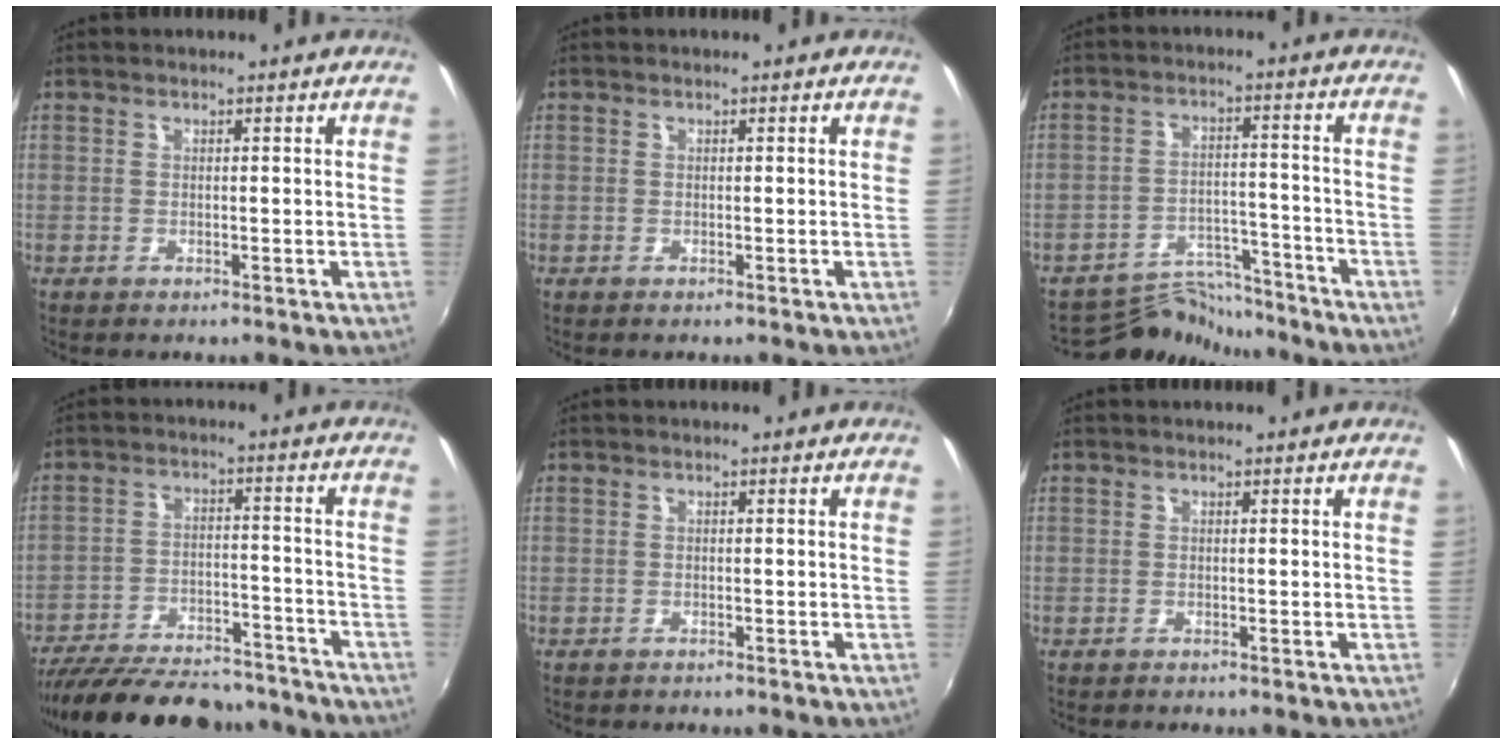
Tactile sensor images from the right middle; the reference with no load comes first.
{"total": 0.0}
{"total": 8.8, "force": [-8.6, 1.6, -0.2], "torque": [-0.014, 0.019, -0.137]}
{"total": 24.5, "force": [-21.1, 7.4, 9.9], "torque": [-0.200, -0.007, -0.293]}
{"total": 0.6, "force": [-0.6, 0.1, 0.0], "torque": [-0.004, 0.001, -0.008]}
{"total": 0.0}